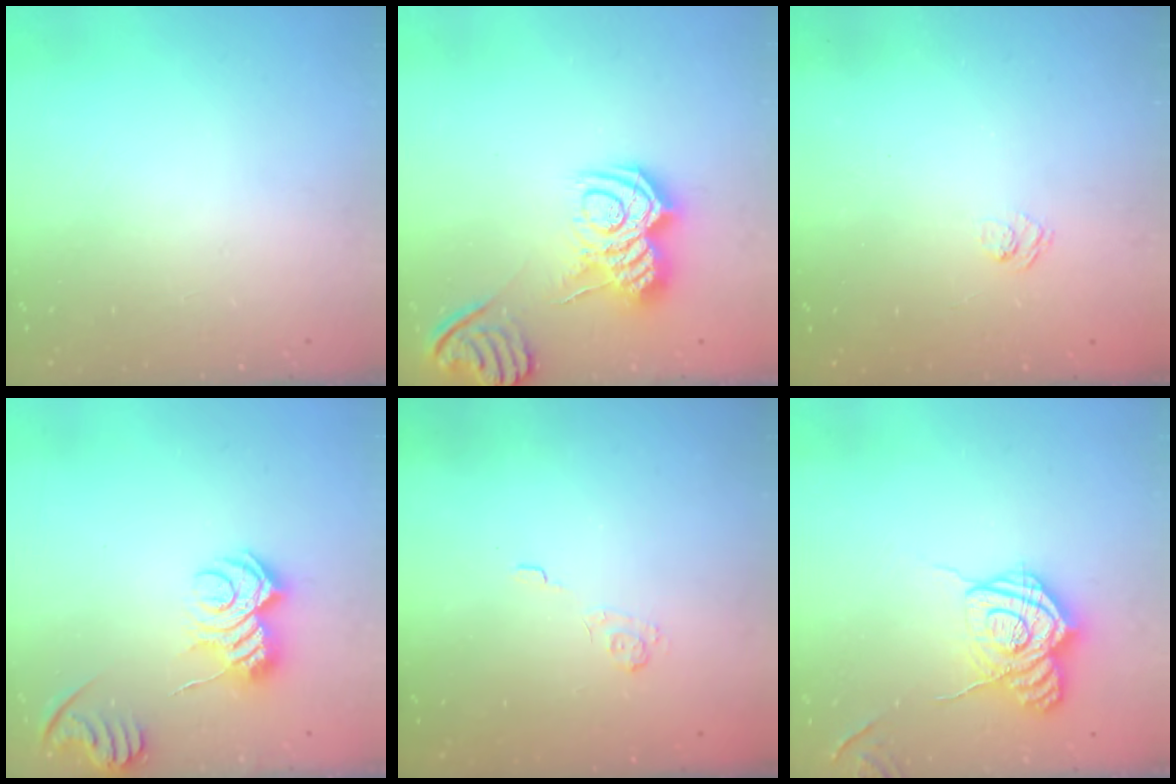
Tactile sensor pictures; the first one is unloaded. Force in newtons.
{"total": 11.4, "press": 11.4, "slide": 0.6}
{"total": 2.4, "press": 2.0, "slide": 1.3}
{"total": 9.8, "press": 9.8, "slide": 0.2}
{"total": 2.2, "press": 1.7, "slide": 1.4}
{"total": 15.8, "press": 15.8, "slide": 0.8}